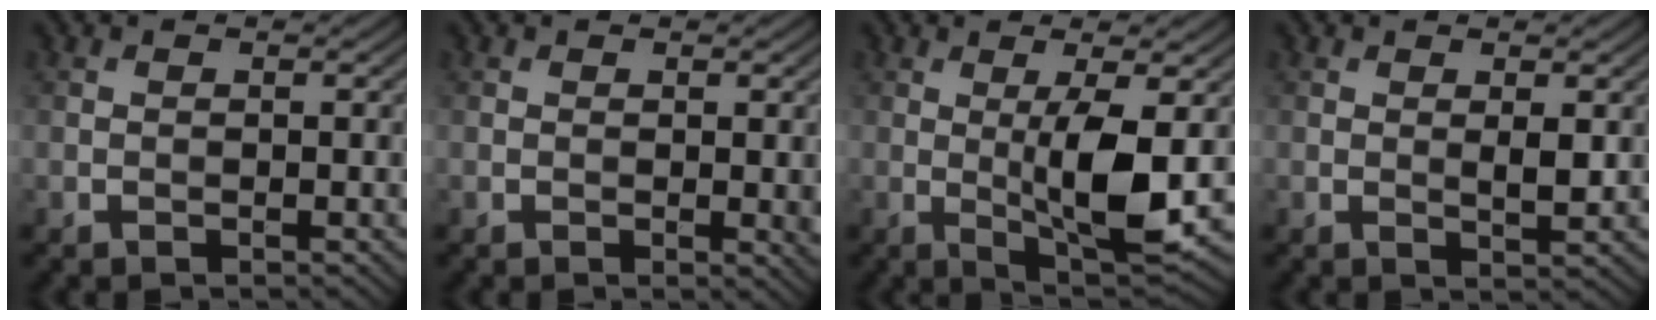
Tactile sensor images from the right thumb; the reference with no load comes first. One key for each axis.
{"total": 1.3, "fx": 0.2, "fy": 0.2, "fz": 1.2, "tx": -0.016, "ty": -0.005, "tz": 0.001}
{"total": 7.7, "fx": 0.1, "fy": 1.6, "fz": 7.5, "tx": -0.136, "ty": -0.002, "tz": 0.006}
{"total": 1.9, "fx": 0.5, "fy": 0.5, "fz": 1.7, "tx": -0.036, "ty": -0.006, "tz": 0.011}